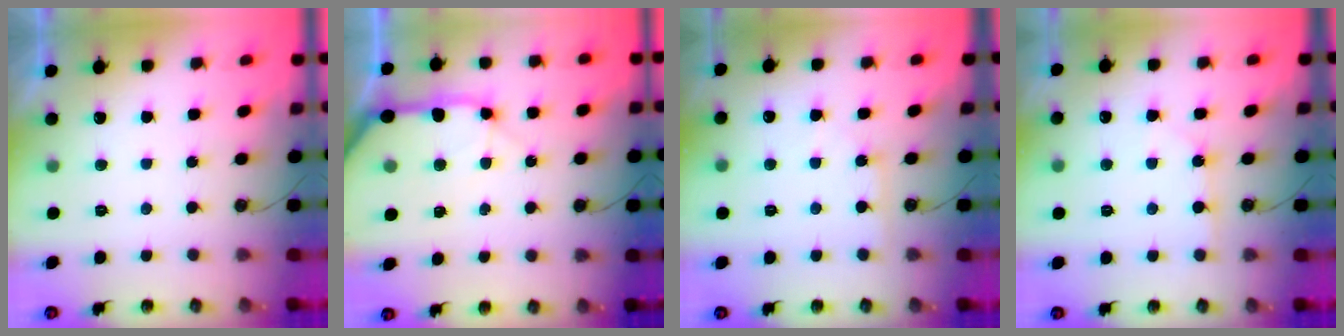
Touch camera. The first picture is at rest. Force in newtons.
{"total": 15.4, "press": 15.2, "slide": 2.1}
{"total": 5.1, "press": 5.0, "slide": 0.8}
{"total": 6.7, "press": 6.7, "slide": 0.8}